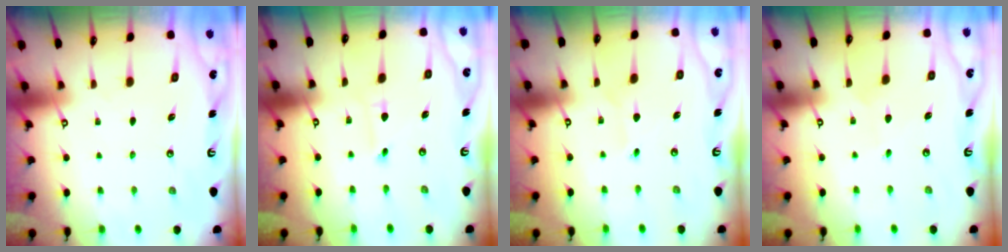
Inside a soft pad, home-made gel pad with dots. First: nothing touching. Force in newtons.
{"total": 1.0, "press": 1.0, "slide": 0.1}
{"total": 2.8, "press": 2.7, "slide": 0.3}
{"total": 1.9, "press": 1.9, "slide": 0.2}